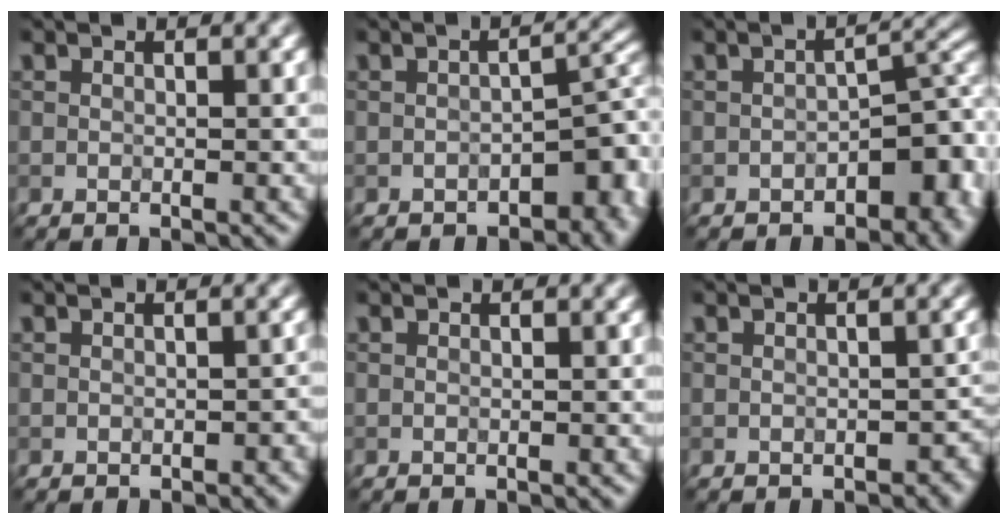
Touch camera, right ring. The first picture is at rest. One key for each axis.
{"total": 5.1, "fx": -2.2, "fy": 2.7, "fz": 3.8, "tx": -0.032, "ty": 0.003, "tz": -0.032}
{"total": 6.5, "fx": -2.5, "fy": 3.5, "fz": 4.9, "tx": -0.042, "ty": 0.007, "tz": -0.039}
{"total": 1.2, "fx": -0.4, "fy": 0.8, "fz": 0.8, "tx": -0.013, "ty": -0.001, "tz": -0.004}
{"total": 0.0}
{"total": 2.1, "fx": -0.8, "fy": 1.5, "fz": 1.3, "tx": -0.008, "ty": -0.004, "tz": -0.009}